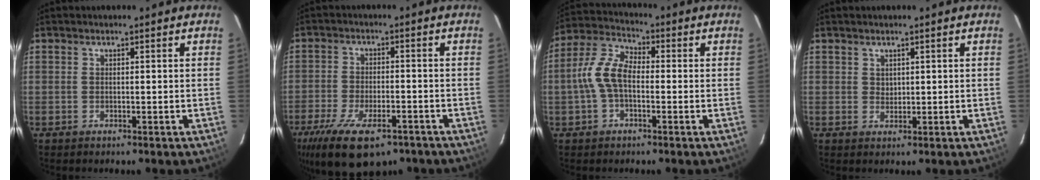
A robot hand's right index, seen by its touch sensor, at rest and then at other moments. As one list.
[{"total": 17.3, "force": [-11.4, 7.1, 10.9], "torque": [-0.228, -0.041, -0.181]}, {"total": 8.6, "force": [-1.2, 4.7, 7.0], "torque": [-0.153, 0.022, -0.027]}, {"total": 1.2, "force": [0.7, 1.0, 0.3], "torque": [0.000, 0.003, 0.012]}]